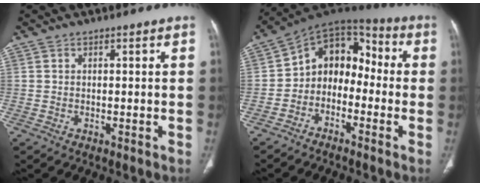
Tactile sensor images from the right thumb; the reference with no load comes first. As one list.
[{"total": 11.4, "force": [-2.3, 8.8, 6.9], "torque": [-0.068, 0.065, -0.059]}]